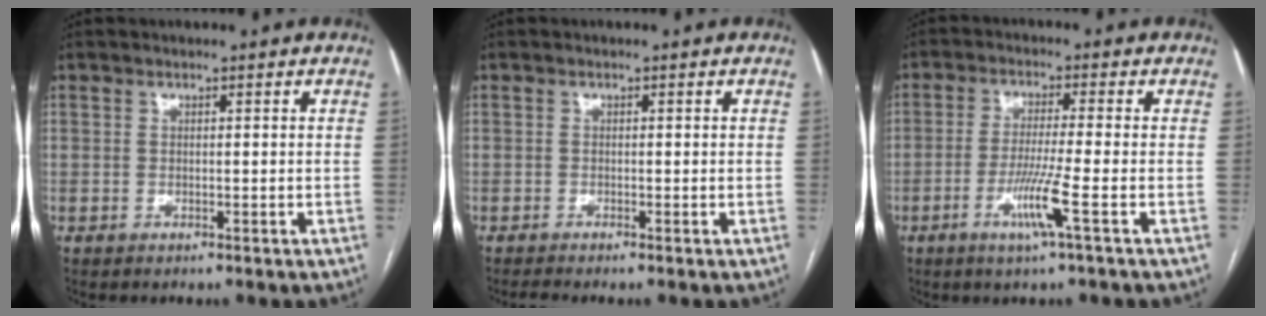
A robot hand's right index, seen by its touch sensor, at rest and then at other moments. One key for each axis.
{"total": 1.0, "fx": -0.9, "fy": -0.2, "fz": 0.5, "tx": -0.016, "ty": -0.004, "tz": -0.018}
{"total": 6.5, "fx": -2.6, "fy": -1.0, "fz": 5.9, "tx": -0.113, "ty": -0.017, "tz": -0.052}